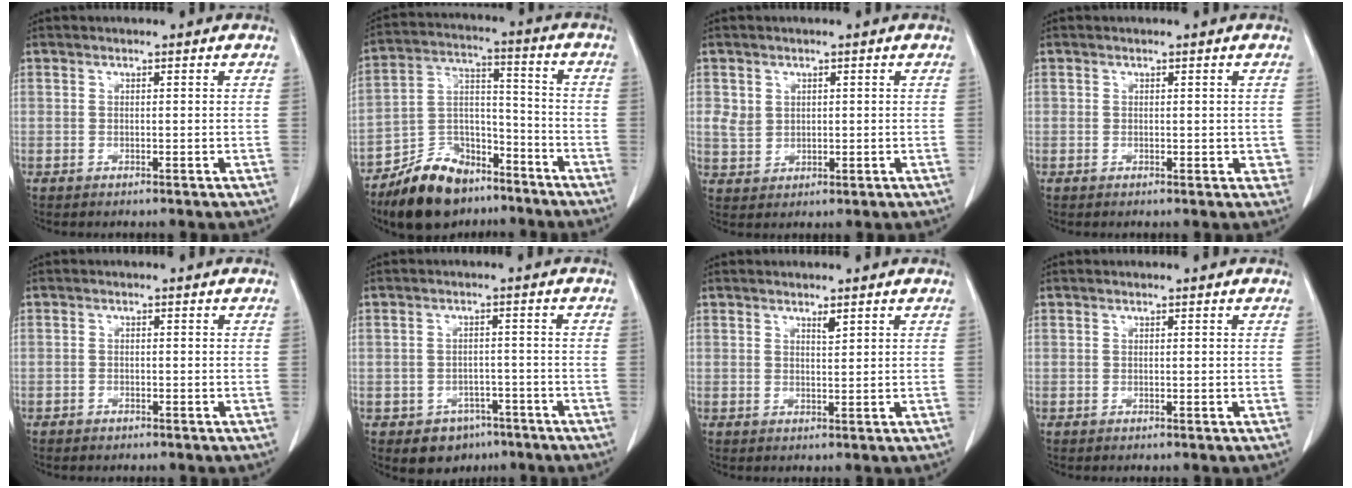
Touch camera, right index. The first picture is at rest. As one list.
[{"total": 13.6, "force": [-10.4, 6.7, 5.6], "torque": [-0.104, 0.020, -0.182]}, {"total": 3.6, "force": [1.1, 3.1, 1.4], "torque": [-0.025, 0.003, 0.029]}, {"total": 1.9, "force": [0.1, 1.5, 1.2], "torque": [-0.004, 0.001, 0.001]}, {"total": 1.0, "force": [-0.8, 0.5, 0.2], "torque": [-0.006, 0.002, -0.013]}, {"total": 5.4, "force": [-3.4, 4.1, 1.2], "torque": [-0.009, 0.011, -0.040]}, {"total": 1.1, "force": [0.8, 0.1, 0.7], "torque": [-0.016, -0.006, 0.015]}, {"total": 0.0}]